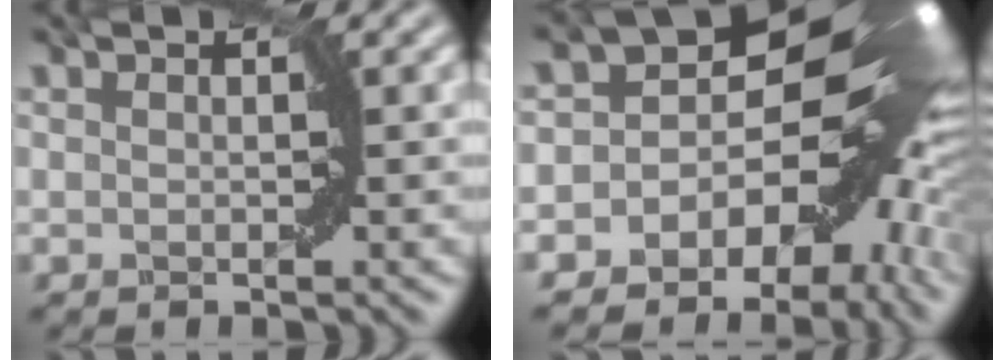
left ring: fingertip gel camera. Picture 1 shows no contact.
{"total": 15.6, "force": [-3.6, 10.7, 10.7], "torque": [-0.069, 0.007, -0.065]}